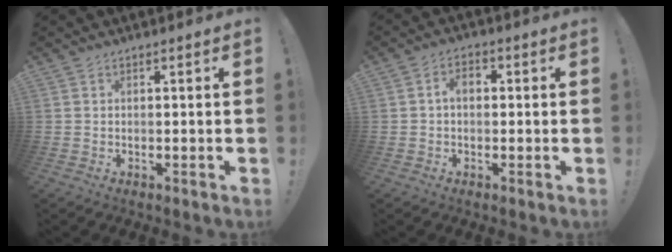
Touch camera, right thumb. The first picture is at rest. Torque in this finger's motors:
{"motor_torque": [0.51, 0.70, 0.37, -0.10, 0.00]}